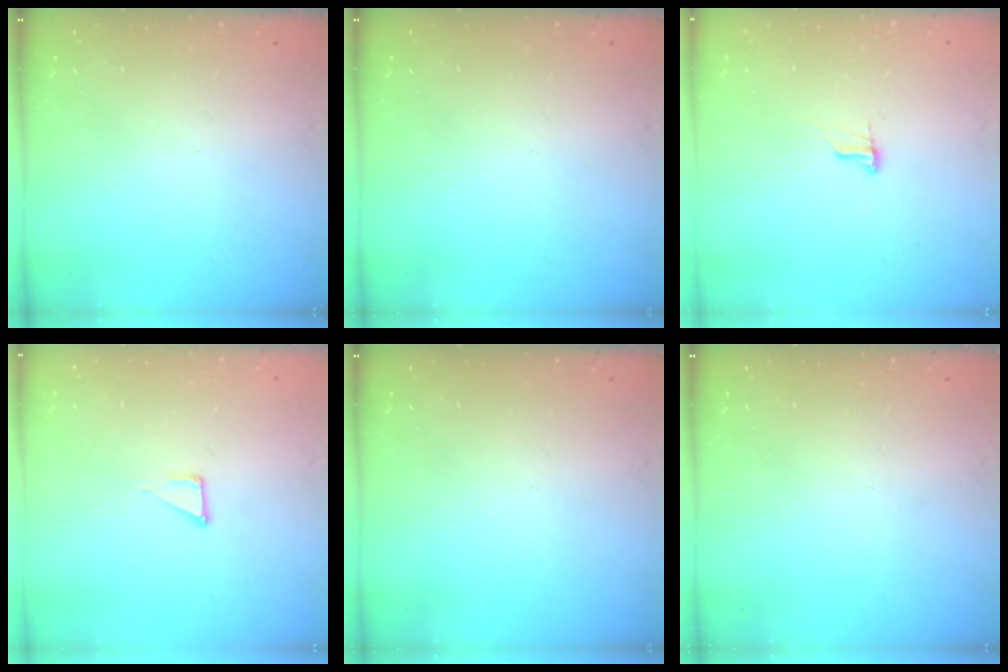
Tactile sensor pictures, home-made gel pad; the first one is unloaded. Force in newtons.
{"total": 0.0}
{"total": 7.4, "press": 7.4, "slide": 0.8}
{"total": 2.3, "press": 2.3, "slide": 0.1}
{"total": 0.0}
{"total": 0.0}